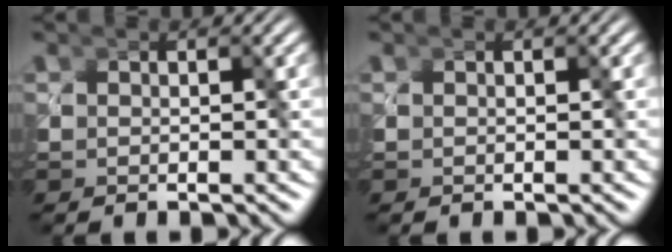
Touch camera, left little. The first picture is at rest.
{"total": 0.0}